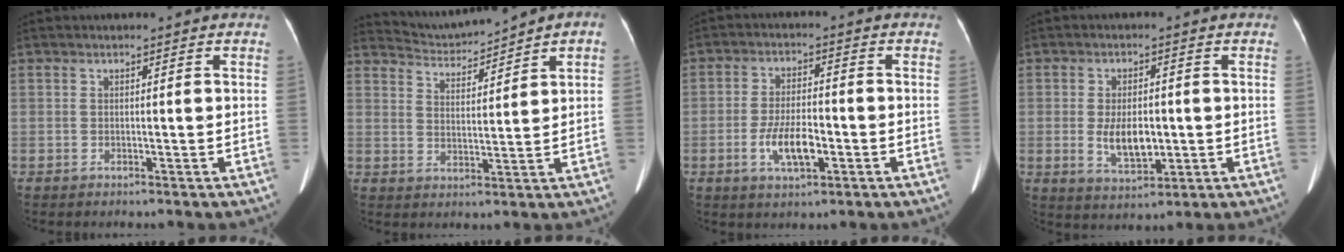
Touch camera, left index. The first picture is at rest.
{"total": 5.0, "force": [5.0, -0.3, 0.4], "torque": [-0.011, 0.010, 0.102]}
{"total": 6.6, "force": [-2.3, 2.3, 5.8], "torque": [-0.116, -0.002, -0.039]}
{"total": 6.1, "force": [-1.1, 2.7, 5.3], "torque": [-0.105, -0.005, -0.012]}